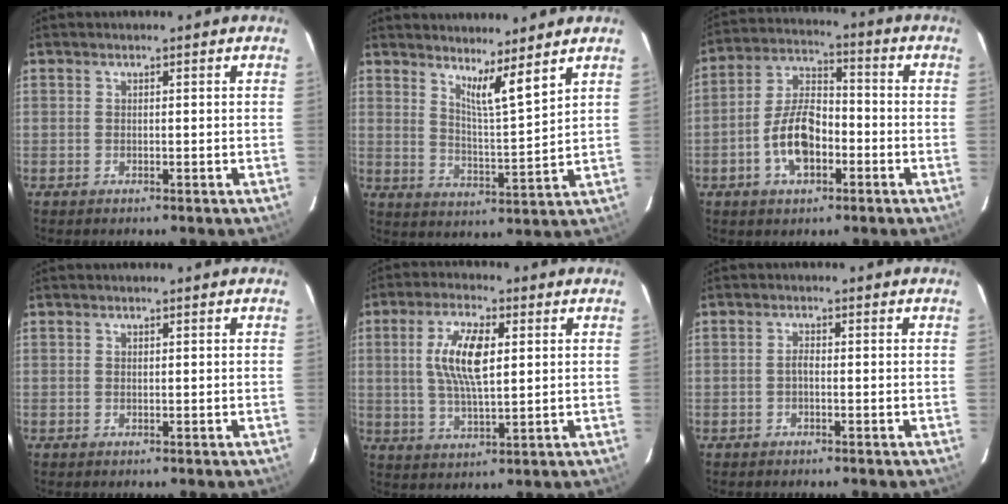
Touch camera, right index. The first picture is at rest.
{"total": 7.3, "force": [5.7, -0.2, 4.5], "torque": [-0.069, -0.017, 0.094]}
{"total": 9.5, "force": [-3.5, 5.2, 7.1], "torque": [-0.142, 0.018, -0.058]}
{"total": 0.0}
{"total": 9.7, "force": [2.0, 3.4, 8.9], "torque": [-0.172, 0.007, 0.040]}
{"total": 1.1, "force": [-0.4, 0.5, 1.0], "torque": [-0.019, 0.006, -0.009]}